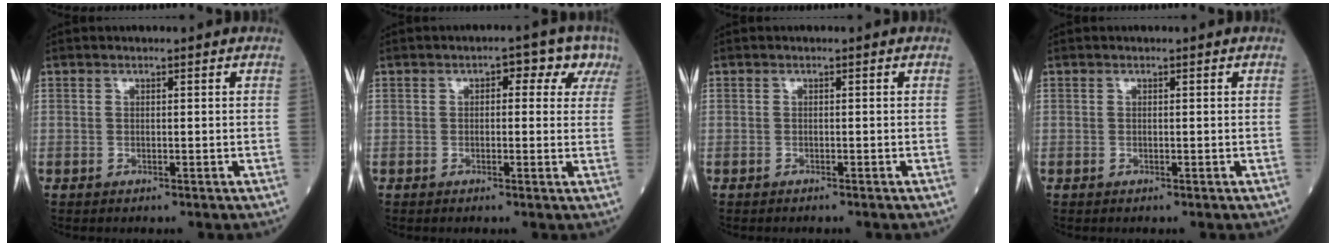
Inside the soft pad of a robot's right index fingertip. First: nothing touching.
{"total": 5.2, "force": [2.0, 2.9, 3.9], "torque": [-0.031, 0.030, 0.017]}
{"total": 1.0, "force": [-0.9, -0.1, 0.4], "torque": [-0.006, 0.000, -0.011]}
{"total": 0.0}